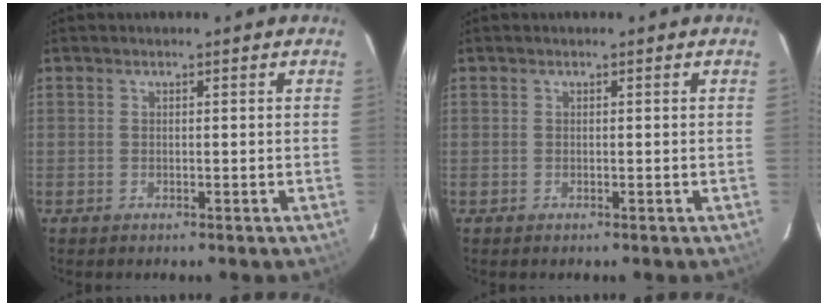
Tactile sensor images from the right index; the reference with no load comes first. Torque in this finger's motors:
{"motor_torque": [0.00, 0.00, 0.00, 0.00]}